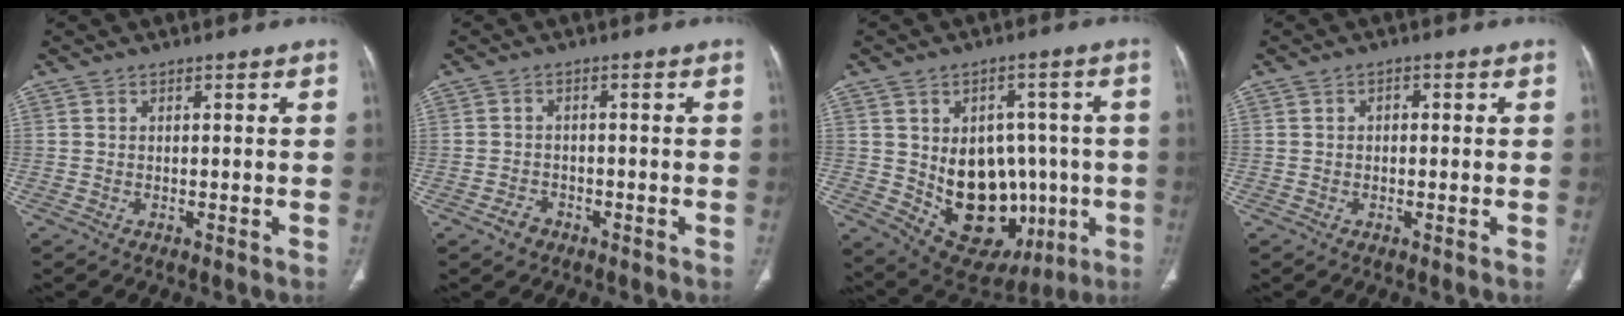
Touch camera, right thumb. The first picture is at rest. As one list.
[{"total": 2.5, "force": [-1.6, 1.7, 0.8], "torque": [-0.013, 0.014, -0.023]}, {"total": 19.3, "force": [-2.5, 13.8, 13.3], "torque": [-0.152, 0.011, -0.001]}, {"total": 1.3, "force": [0.1, 1.0, 0.8], "torque": [-0.009, 0.007, 0.000]}]